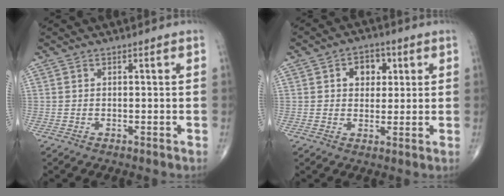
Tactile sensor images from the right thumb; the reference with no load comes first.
{"total": 6.0, "force": [1.8, 4.5, 3.6], "torque": [-0.018, -0.002, 0.022]}